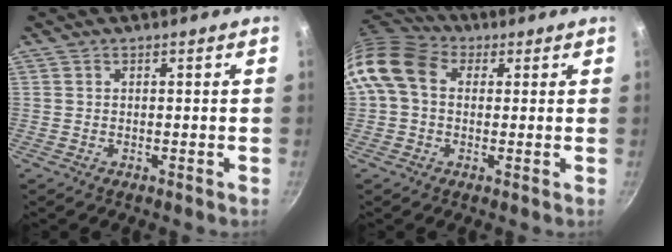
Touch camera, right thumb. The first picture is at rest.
{"total": 11.4, "force": [2.1, 8.6, 7.1], "torque": [-0.123, 0.019, 0.018]}